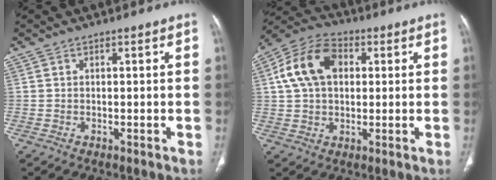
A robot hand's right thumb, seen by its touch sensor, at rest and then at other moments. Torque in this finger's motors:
{"motor_torque": [-0.01, 0.94, 0.77, -0.78, 0.14]}